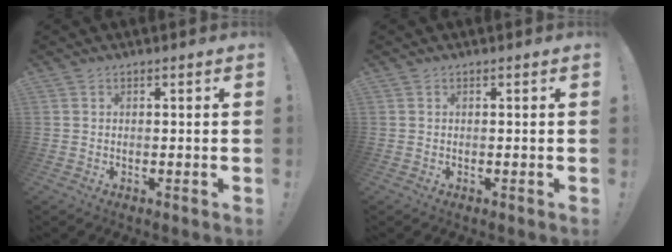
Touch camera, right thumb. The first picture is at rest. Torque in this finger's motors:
{"motor_torque": [0.00, 0.00, 0.00, 0.00, 0.00]}